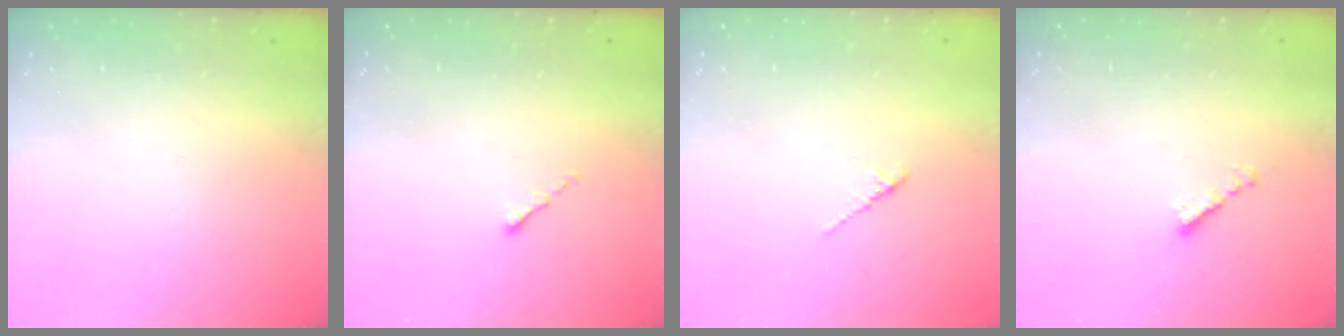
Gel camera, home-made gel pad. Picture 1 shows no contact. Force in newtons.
{"total": 0.0}
{"total": 1.6, "press": 1.5, "slide": 0.5}
{"total": 2.1, "press": 2.1, "slide": 0.3}